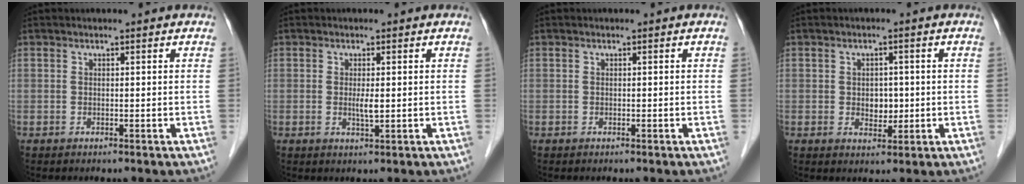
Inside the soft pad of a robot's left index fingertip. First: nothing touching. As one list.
[{"total": 1.9, "force": [-0.1, 0.4, 1.8], "torque": [-0.037, -0.006, -0.001]}, {"total": 0.0}, {"total": 3.1, "force": [-0.3, 2.3, 2.0], "torque": [-0.028, 0.001, 0.001]}]